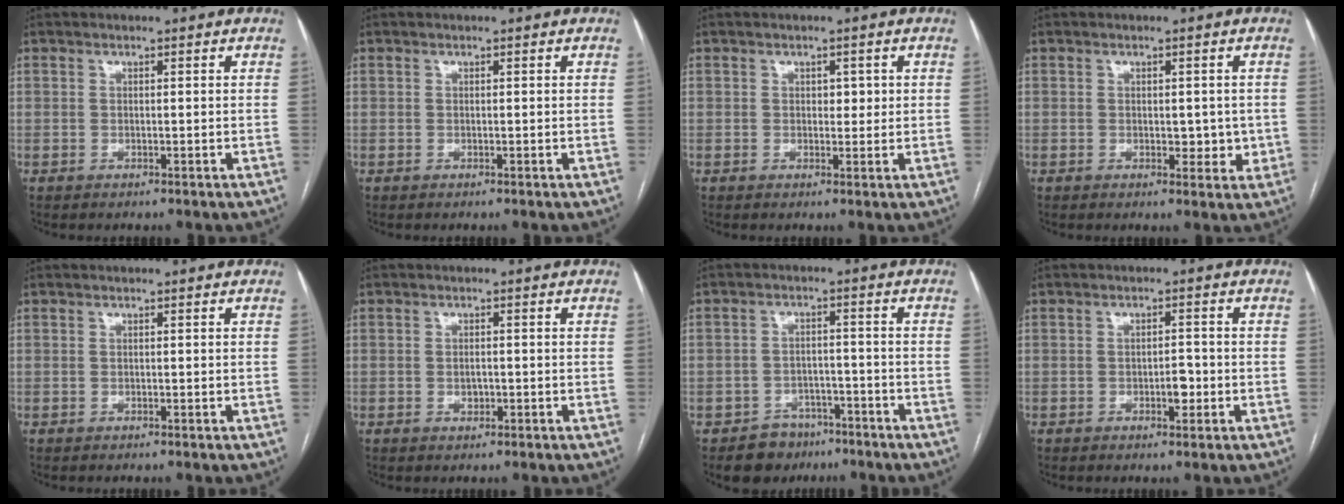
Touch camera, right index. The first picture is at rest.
{"total": 0.0}
{"total": 1.7, "force": [0.4, 1.2, 1.1], "torque": [-0.009, 0.001, 0.005]}
{"total": 3.8, "force": [-0.2, 2.1, 3.1], "torque": [-0.035, 0.002, 0.003]}
{"total": 0.0}
{"total": 1.4, "force": [-0.4, 0.9, 1.1], "torque": [-0.019, 0.001, -0.003]}
{"total": 5.5, "force": [-3.9, 3.9, 0.2], "torque": [0.007, 0.013, -0.056]}
{"total": 2.6, "force": [-0.9, 1.0, 2.2], "torque": [-0.034, 0.002, -0.010]}